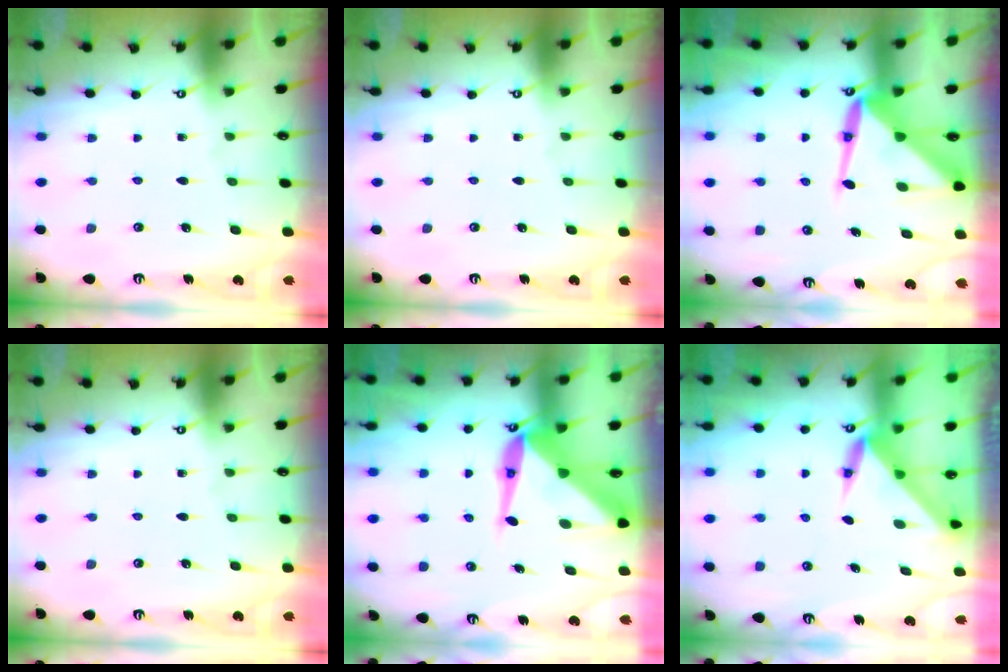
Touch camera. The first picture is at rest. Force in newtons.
{"total": 0.0}
{"total": 11.4, "press": 11.3, "slide": 1.1}
{"total": 0.0}
{"total": 11.1, "press": 11.0, "slide": 1.1}
{"total": 3.6, "press": 3.6, "slide": 0.2}